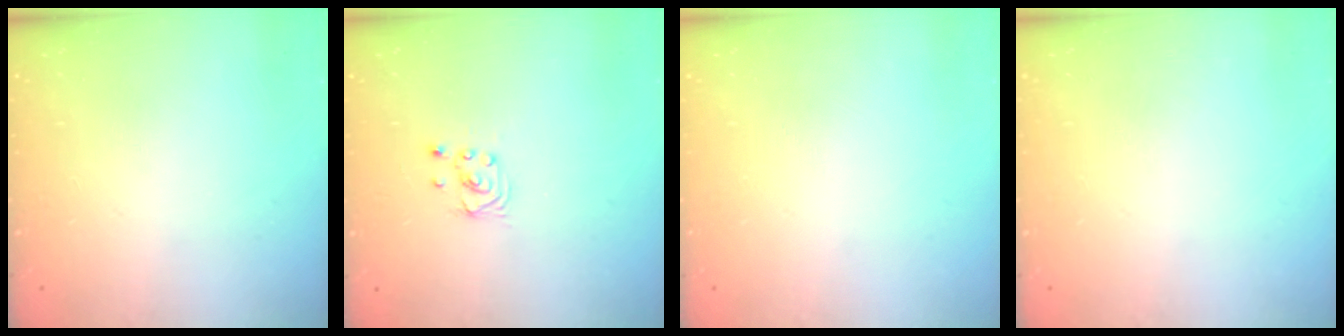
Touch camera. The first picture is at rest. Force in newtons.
{"total": 1.7, "press": 1.6, "slide": 0.1}
{"total": 0.0}
{"total": 0.0}